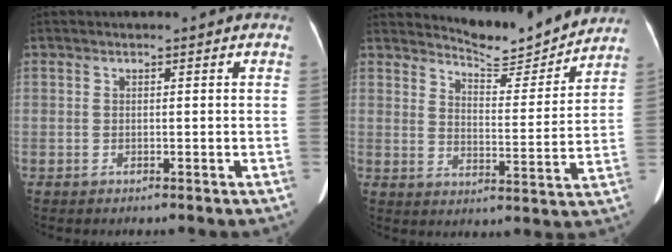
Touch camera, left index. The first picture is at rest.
{"total": 10.3, "force": [10.2, 0.7, 1.3], "torque": [-0.027, -0.016, 0.144]}